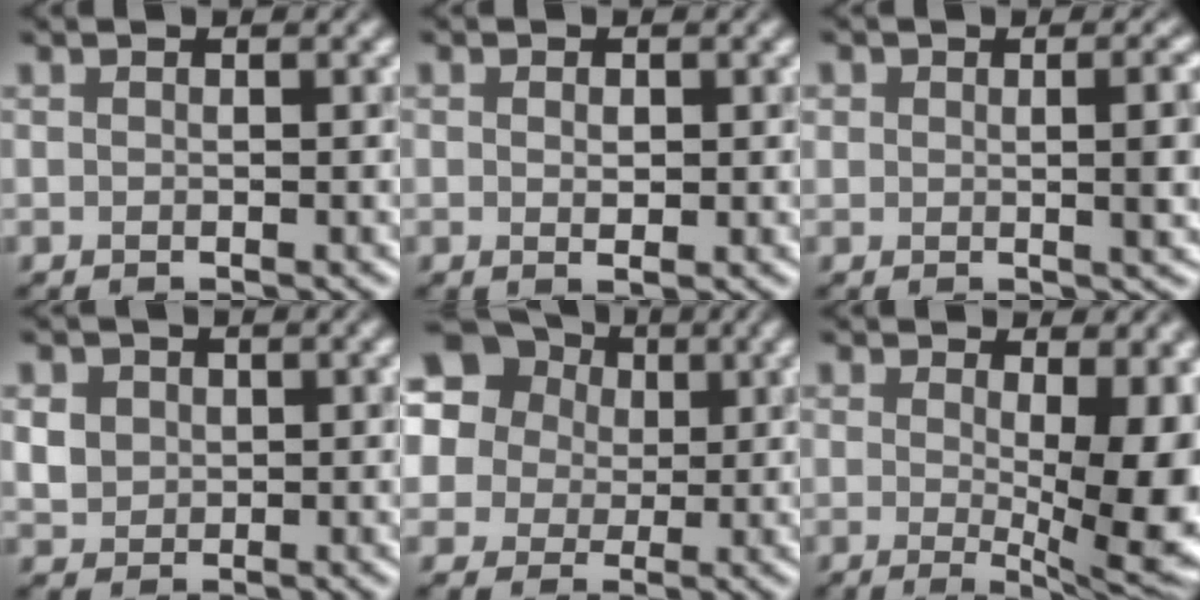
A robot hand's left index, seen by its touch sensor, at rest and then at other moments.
{"total": 1.2, "force": [0.1, 0.7, 1.0], "torque": [-0.016, -0.001, 0.000]}
{"total": 3.8, "force": [0.5, 1.4, 3.5], "torque": [-0.041, 0.000, 0.011]}
{"total": 2.5, "force": [0.7, 2.2, 1.0], "torque": [-0.032, 0.001, 0.022]}
{"total": 16.7, "force": [6.2, 13.9, 6.9], "torque": [-0.186, 0.040, 0.080]}
{"total": 9.5, "force": [0.0, 3.3, 8.9], "torque": [-0.099, -0.008, -0.001]}